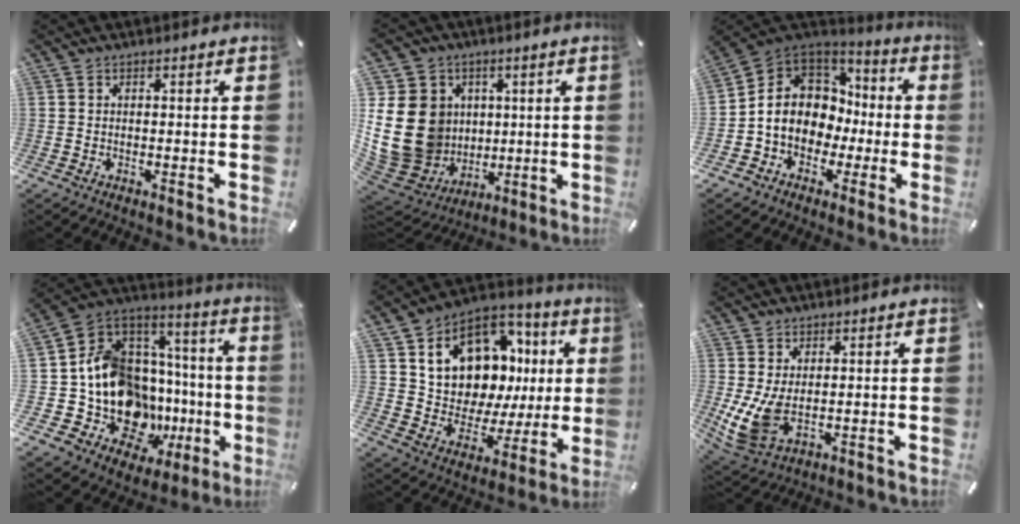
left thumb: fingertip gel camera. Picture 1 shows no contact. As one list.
[{"total": 21.1, "force": [1.8, 18.1, 10.8], "torque": [-0.229, -0.017, 0.054]}, {"total": 11.4, "force": [-1.9, 10.1, 4.9], "torque": [-0.114, 0.003, -0.032]}, {"total": 18.2, "force": [-6.6, 12.1, 11.9], "torque": [-0.225, -0.053, -0.088]}, {"total": 16.5, "force": [7.8, 11.7, 8.6], "torque": [-0.146, -0.055, 0.148]}, {"total": 8.1, "force": [0.8, 4.7, 6.6], "torque": [-0.146, -0.020, 0.020]}]